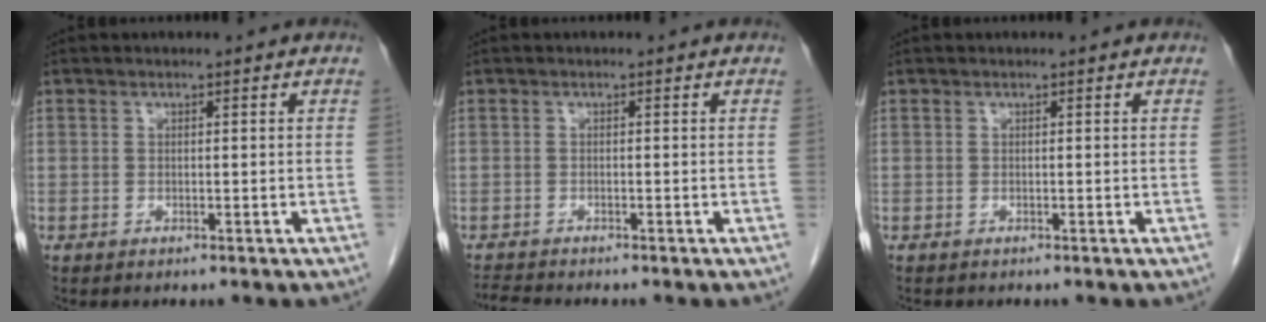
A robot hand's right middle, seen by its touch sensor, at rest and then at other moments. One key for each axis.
{"total": 2.2, "fx": -2.1, "fy": -0.4, "fz": 0.1, "tx": -0.011, "ty": -0.014, "tz": -0.040}
{"total": 0.8, "fx": -0.8, "fy": 0.3, "fz": 0.2, "tx": -0.009, "ty": -0.001, "tz": -0.010}